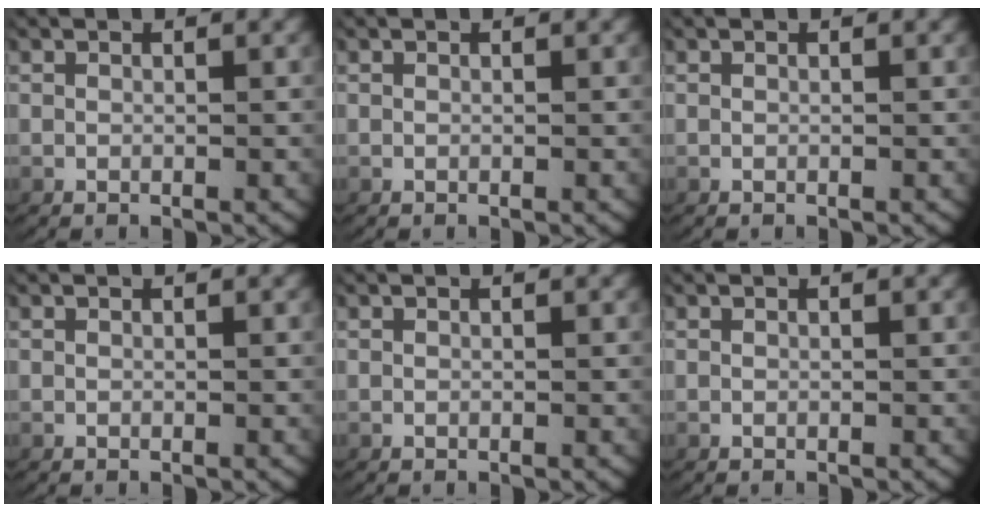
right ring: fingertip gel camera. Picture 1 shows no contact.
{"total": 0.0}
{"total": 0.0}
{"total": 0.0}
{"total": 0.0}
{"total": 0.0}